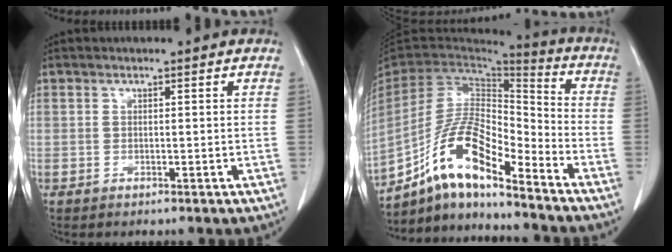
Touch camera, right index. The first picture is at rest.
{"total": 14.2, "force": [-10.0, 3.3, 9.6], "torque": [-0.186, 0.021, -0.181]}